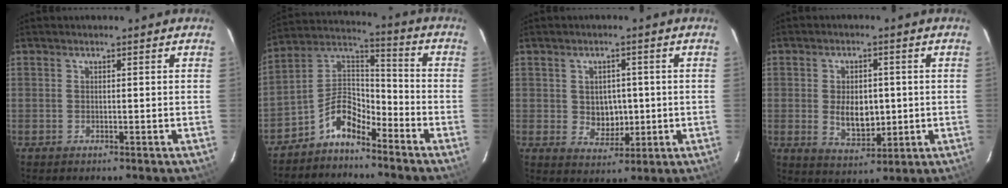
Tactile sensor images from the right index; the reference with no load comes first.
{"total": 8.8, "force": [-6.3, 3.8, 4.9], "torque": [-0.107, 0.036, -0.127]}
{"total": 5.4, "force": [0.0, 4.7, 2.7], "torque": [-0.047, 0.002, 0.013]}
{"total": 7.6, "force": [-0.3, 4.9, 5.8], "torque": [-0.105, -0.005, 0.007]}